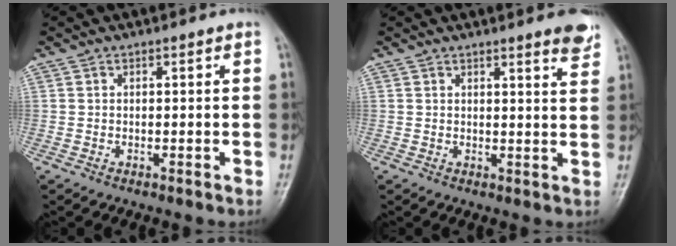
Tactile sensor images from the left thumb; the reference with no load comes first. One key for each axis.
{"total": 4.3, "fx": 3.3, "fy": 0.5, "fz": 2.7, "tx": -0.024, "ty": -0.022, "tz": 0.035}